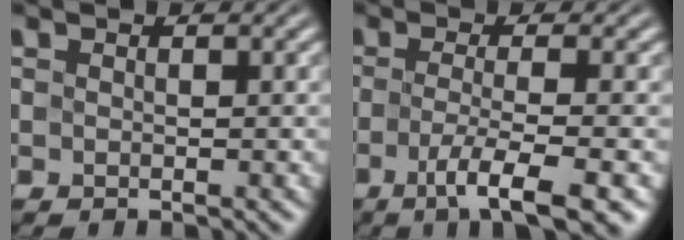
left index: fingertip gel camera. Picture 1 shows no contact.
{"total": 5.5, "force": [-2.3, 1.1, 4.9], "torque": [-0.080, -0.008, -0.045]}